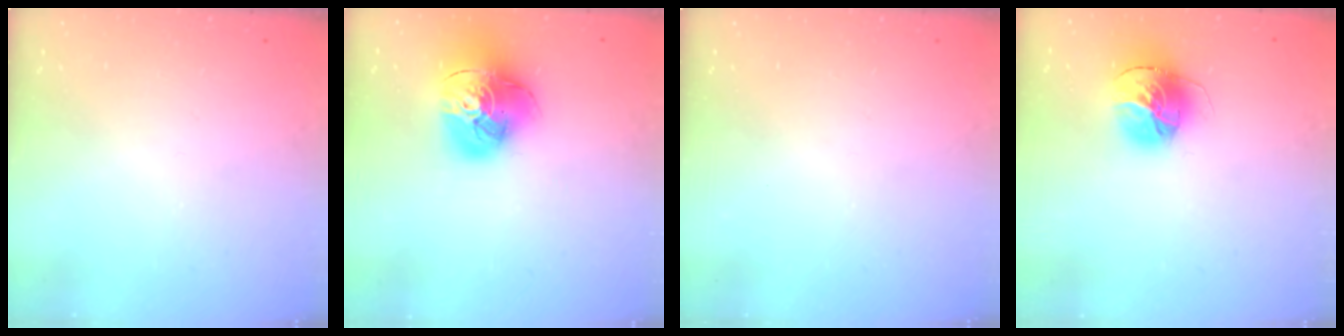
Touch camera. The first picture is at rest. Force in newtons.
{"total": 19.0, "press": 18.8, "slide": 2.2}
{"total": 0.0}
{"total": 16.1, "press": 16.0, "slide": 1.7}